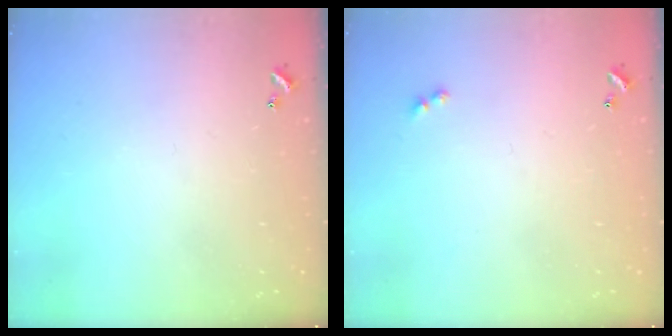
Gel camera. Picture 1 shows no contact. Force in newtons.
{"total": 2.5, "press": 2.4, "slide": 0.5}